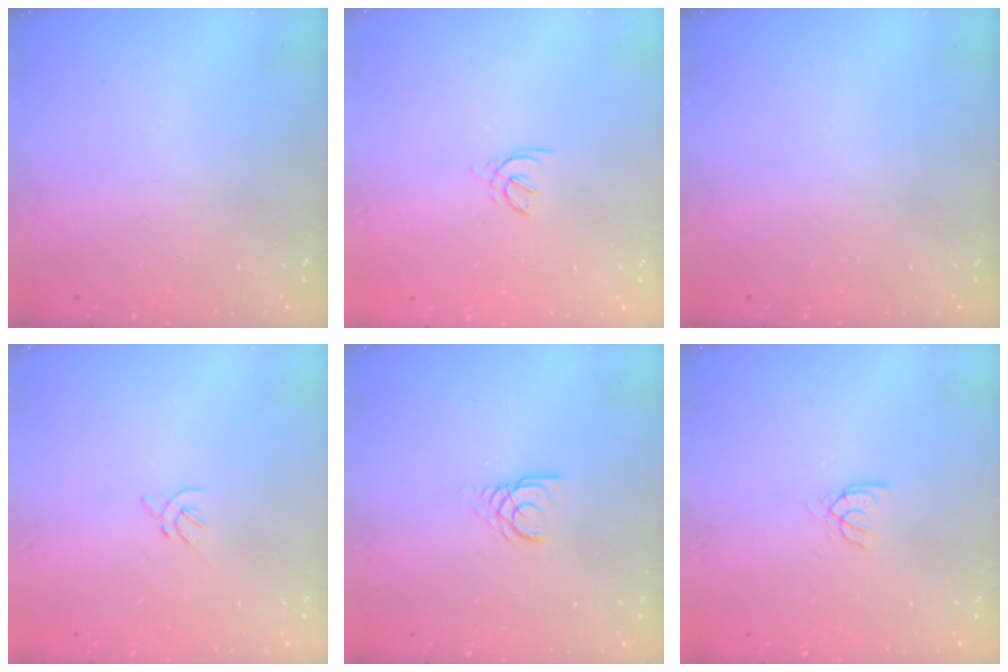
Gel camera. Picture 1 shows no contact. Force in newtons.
{"total": 2.0, "press": 1.9, "slide": 0.5}
{"total": 0.0}
{"total": 1.2, "press": 1.1, "slide": 0.5}
{"total": 2.7, "press": 2.7, "slide": 0.2}
{"total": 3.6, "press": 3.5, "slide": 0.4}